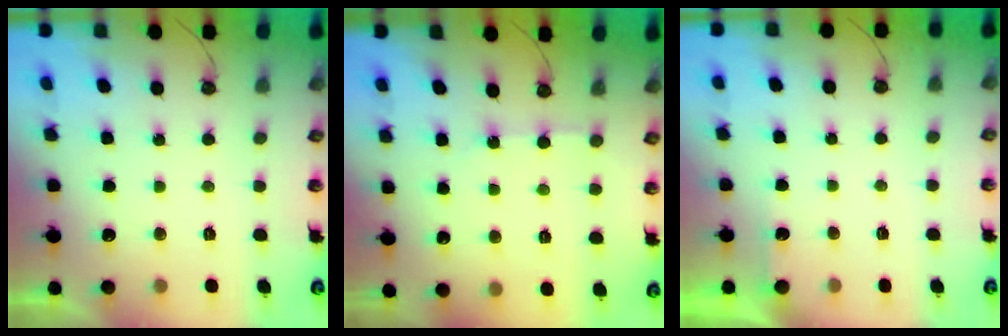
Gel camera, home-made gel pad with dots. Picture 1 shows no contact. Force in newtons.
{"total": 3.5, "press": 3.5, "slide": 0.2}
{"total": 1.7, "press": 1.7, "slide": 0.3}